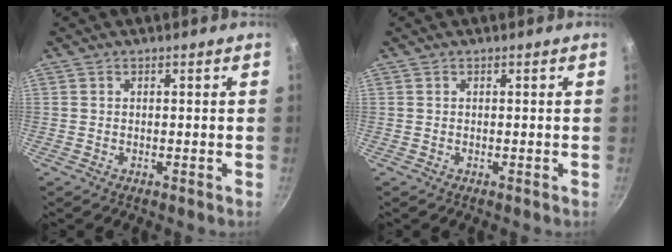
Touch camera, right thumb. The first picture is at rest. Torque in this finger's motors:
{"motor_torque": [0.00, 0.00, 0.02, 0.00, 0.00]}